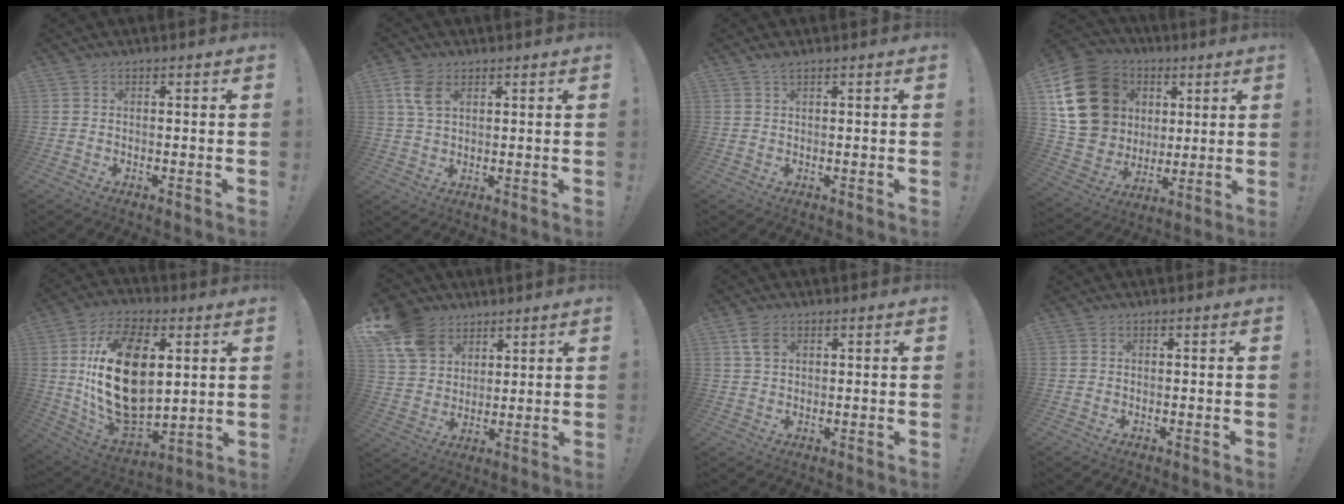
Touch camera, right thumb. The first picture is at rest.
{"total": 6.4, "force": [2.8, 3.8, 4.3], "torque": [-0.084, -0.006, 0.053]}
{"total": 1.4, "force": [1.1, 0.1, 0.9], "torque": [-0.020, 0.000, 0.020]}
{"total": 21.6, "force": [6.1, 17.8, 10.6], "torque": [-0.173, -0.015, 0.146]}
{"total": 25.4, "force": [4.5, 15.7, 19.4], "torque": [-0.368, -0.023, 0.086]}
{"total": 12.9, "force": [7.6, 9.2, 4.8], "torque": [-0.085, -0.044, 0.152]}
{"total": 4.3, "force": [1.9, 2.7, 2.7], "torque": [-0.046, 0.000, 0.036]}
{"total": 0.0}